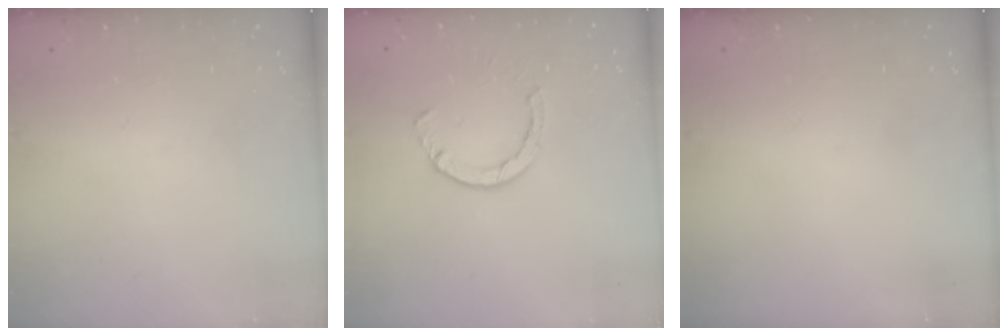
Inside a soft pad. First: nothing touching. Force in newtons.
{"total": 4.0, "press": 4.0, "slide": 0.4}
{"total": 0.0}